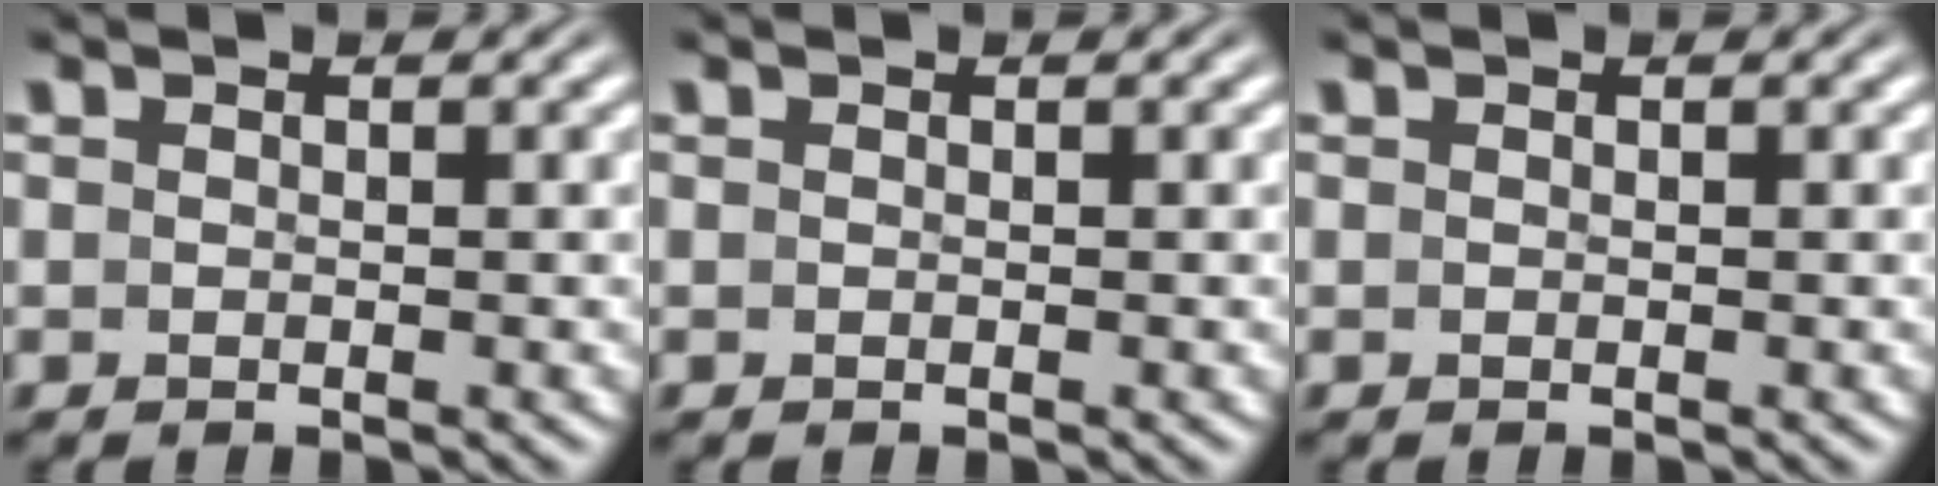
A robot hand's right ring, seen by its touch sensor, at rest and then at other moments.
{"total": 0.0}
{"total": 0.0}